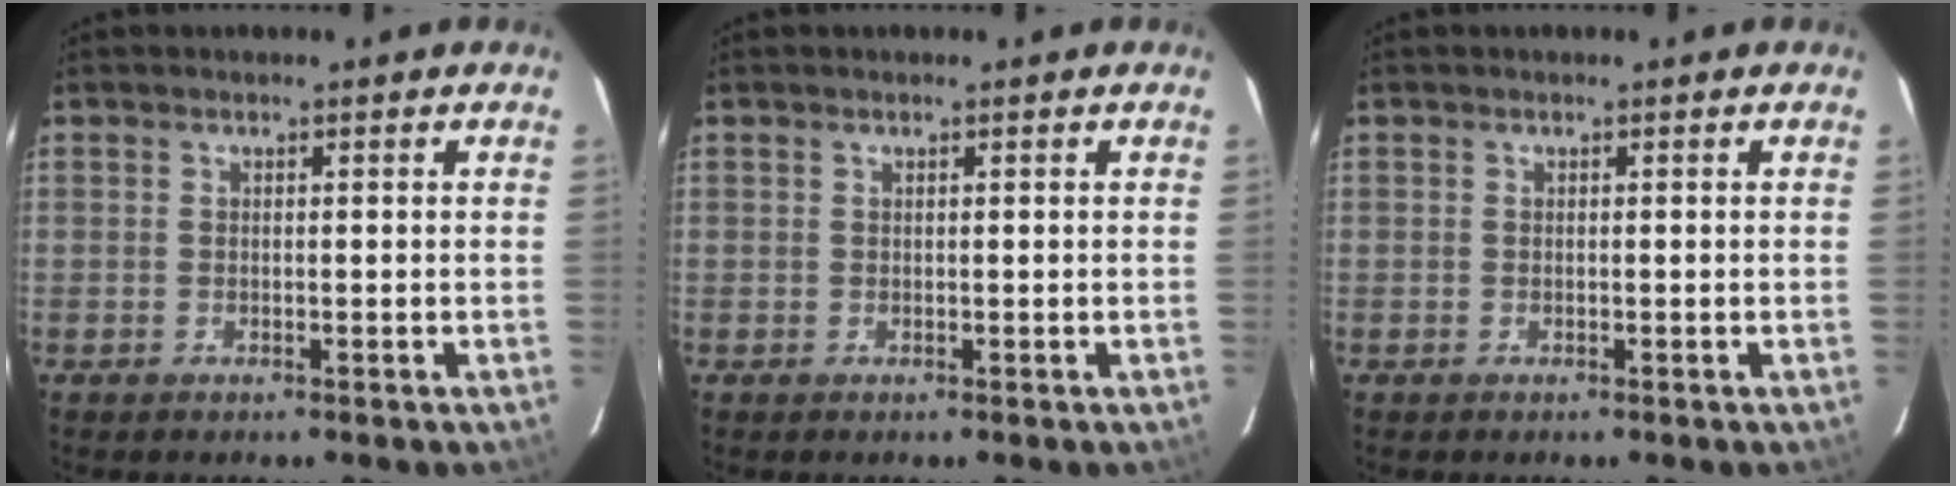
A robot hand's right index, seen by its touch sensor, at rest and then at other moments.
{"total": 0.0}
{"total": 0.0}